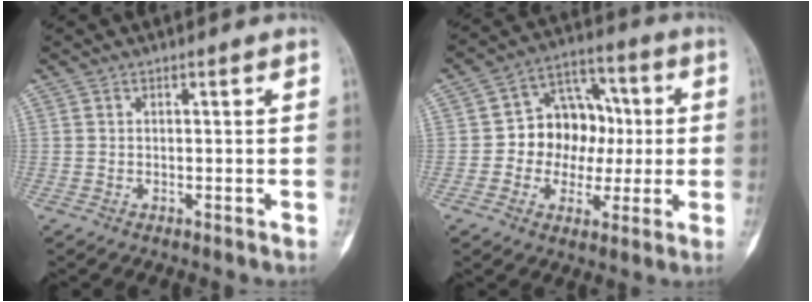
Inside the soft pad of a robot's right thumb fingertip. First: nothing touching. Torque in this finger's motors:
{"motor_torque": [0.04, 0.06, 0.14, -0.12, 0.14]}